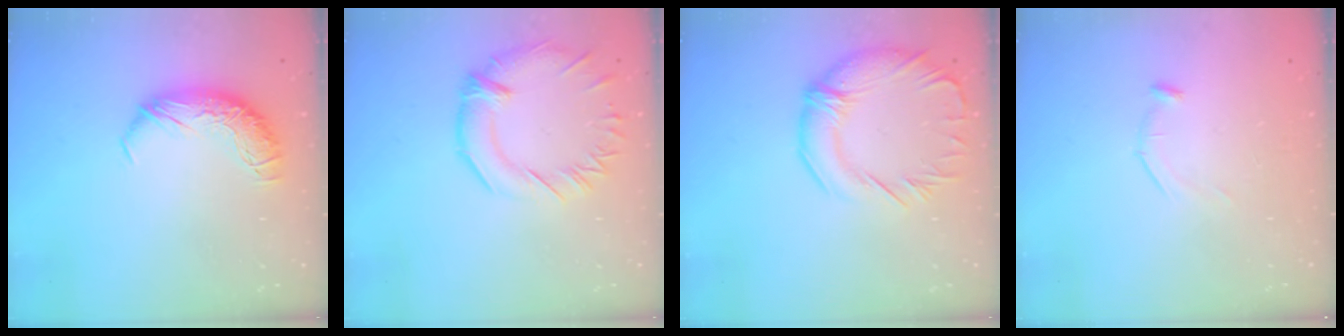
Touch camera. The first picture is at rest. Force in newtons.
{"total": 2.6, "press": 2.1, "slide": 1.5}
{"total": 3.5, "press": 3.2, "slide": 1.4}
{"total": 7.8, "press": 7.7, "slide": 0.6}